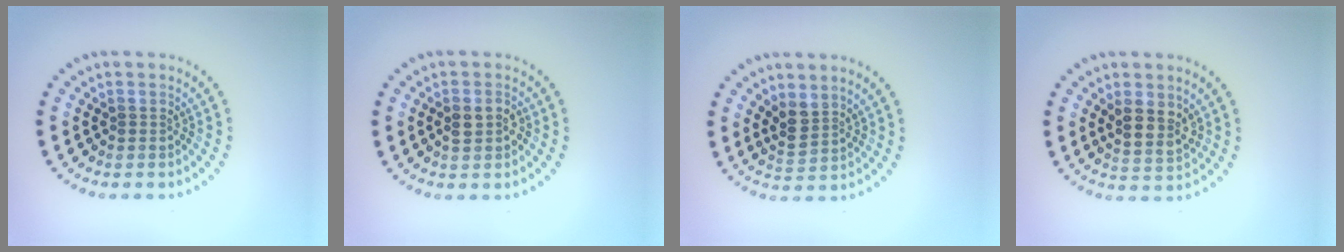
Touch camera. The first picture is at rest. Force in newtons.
{"total": 2.1, "press": 2.0, "slide": 0.3}
{"total": 2.3, "press": 1.8, "slide": 1.4}
{"total": 3.0, "press": 2.7, "slide": 1.3}